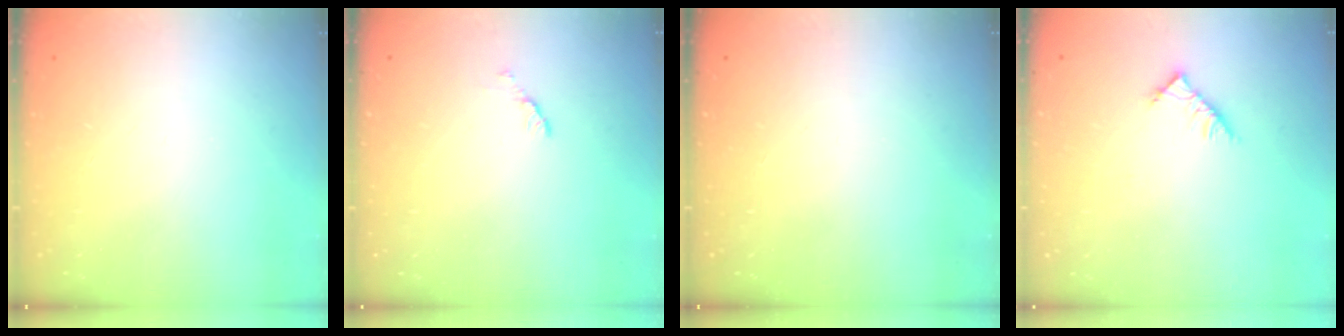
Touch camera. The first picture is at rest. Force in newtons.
{"total": 2.8, "press": 2.7, "slide": 0.4}
{"total": 0.0}
{"total": 4.5, "press": 4.5, "slide": 0.9}